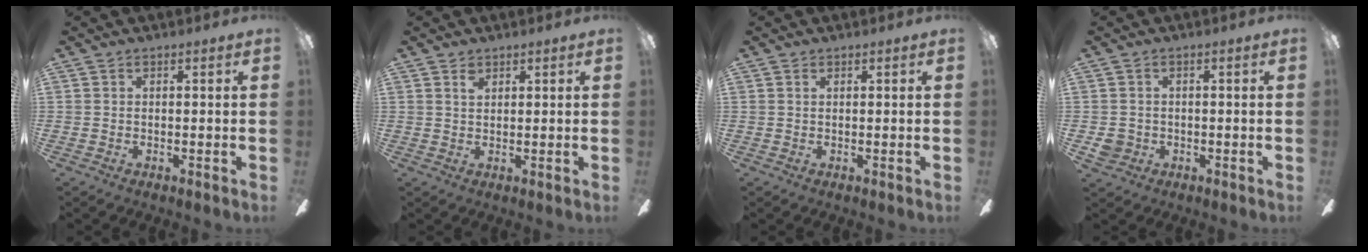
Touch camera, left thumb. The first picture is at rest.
{"total": 2.3, "force": [1.6, 1.3, 1.0], "torque": [-0.016, -0.004, 0.028]}
{"total": 0.5, "force": [0.3, 0.3, 0.3], "torque": [-0.007, 0.003, 0.006]}
{"total": 3.2, "force": [-0.6, 2.9, 1.1], "torque": [-0.019, 0.007, -0.009]}